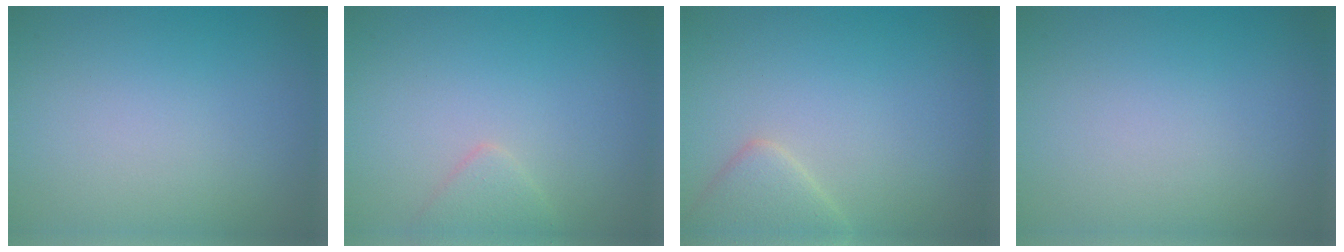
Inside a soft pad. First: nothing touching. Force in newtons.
{"total": 1.4, "press": 1.4, "slide": 0.1}
{"total": 2.7, "press": 2.7, "slide": 0.2}
{"total": 0.0}